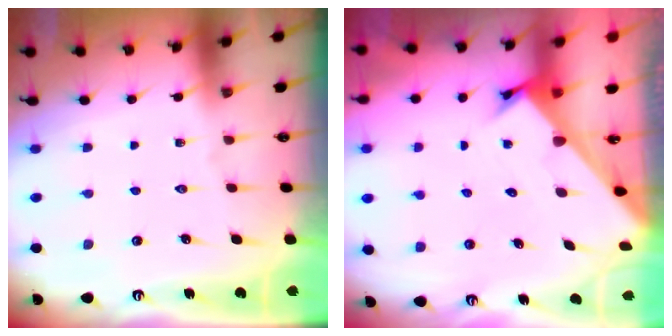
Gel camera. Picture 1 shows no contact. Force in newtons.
{"total": 2.5, "press": 2.5, "slide": 0.3}